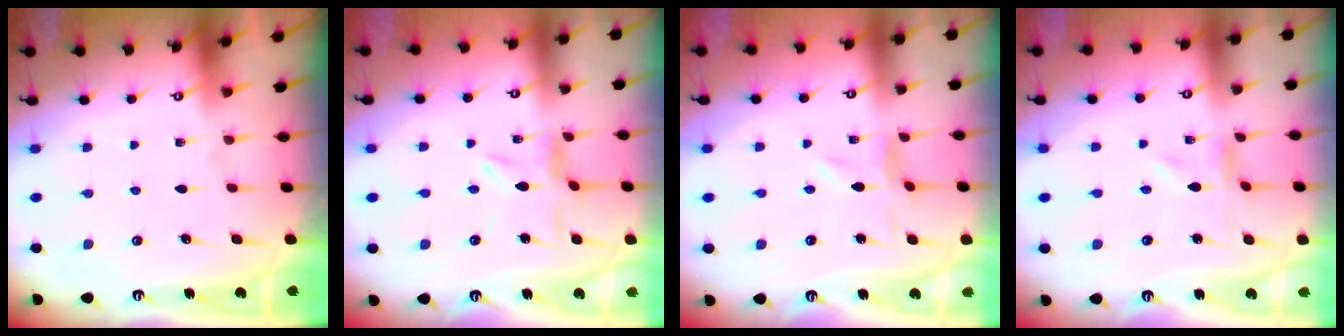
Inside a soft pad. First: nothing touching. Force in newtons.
{"total": 2.7, "press": 2.7, "slide": 0.4}
{"total": 0.0}
{"total": 0.0}